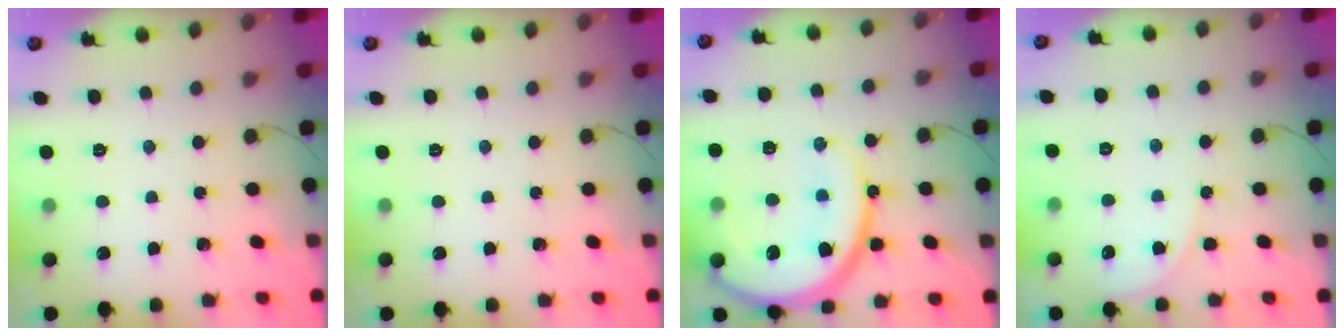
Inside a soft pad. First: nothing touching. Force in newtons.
{"total": 0.0}
{"total": 21.5, "press": 21.4, "slide": 2.4}
{"total": 5.4, "press": 5.3, "slide": 0.8}